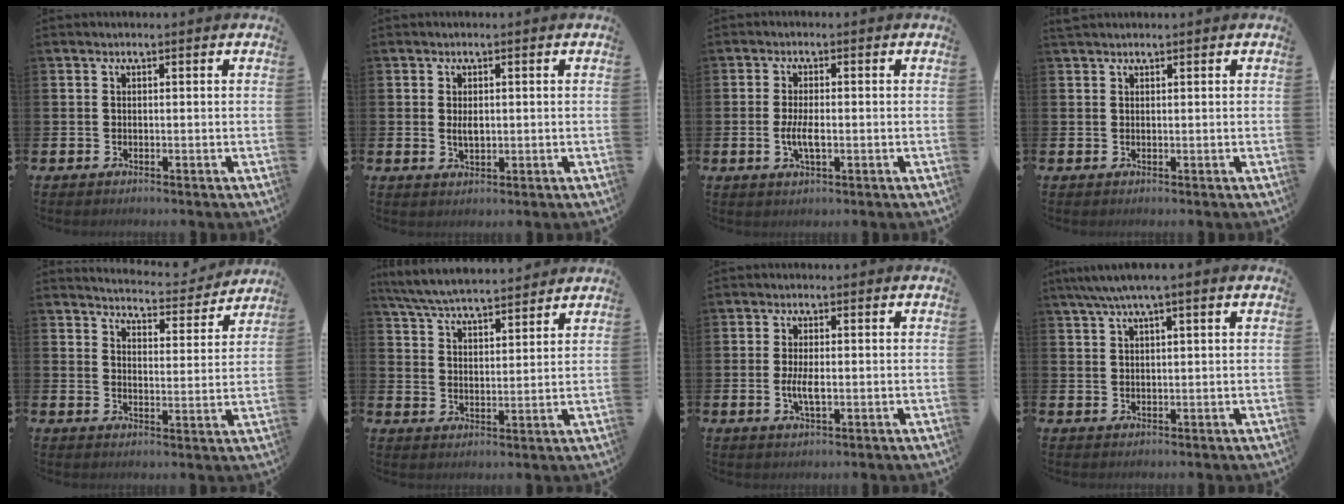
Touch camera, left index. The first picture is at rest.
{"total": 1.7, "force": [0.4, 0.9, 1.4], "torque": [-0.020, 0.001, 0.003]}
{"total": 3.5, "force": [-0.6, 1.3, 3.2], "torque": [-0.062, -0.002, -0.013]}
{"total": 0.9, "force": [0.8, 0.2, 0.1], "torque": [0.009, -0.004, 0.013]}
{"total": 4.8, "force": [4.8, 0.4, 0.2], "torque": [-0.012, -0.043, 0.081]}
{"total": 6.4, "force": [6.2, 0.6, 1.2], "torque": [-0.051, -0.033, 0.114]}
{"total": 3.0, "force": [-0.3, 1.1, 2.8], "torque": [-0.050, 0.000, -0.006]}
{"total": 3.3, "force": [2.3, 0.0, 2.4], "torque": [-0.051, 0.001, 0.042]}